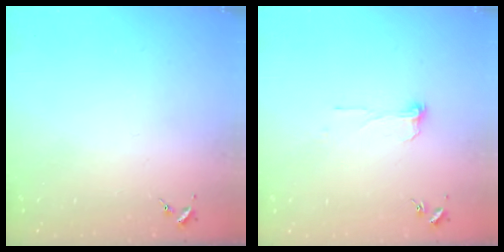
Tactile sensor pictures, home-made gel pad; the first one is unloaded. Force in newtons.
{"total": 6.0, "press": 6.0, "slide": 0.5}